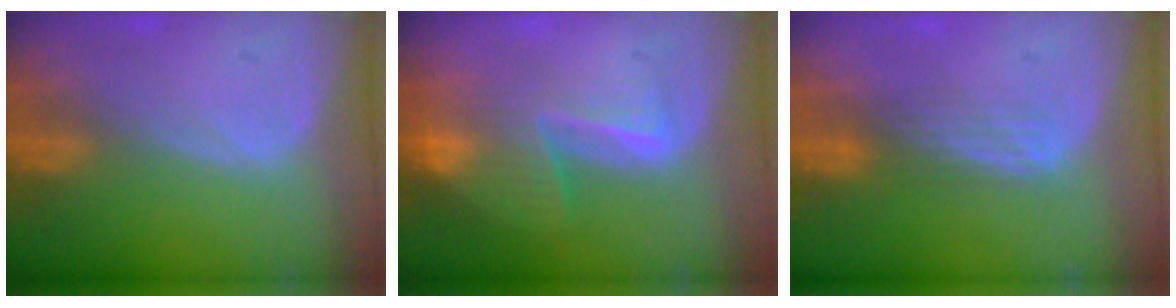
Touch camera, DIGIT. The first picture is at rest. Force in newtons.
{"total": 8.3, "press": 7.1, "slide": 4.4}
{"total": 2.7, "press": 2.6, "slide": 0.8}